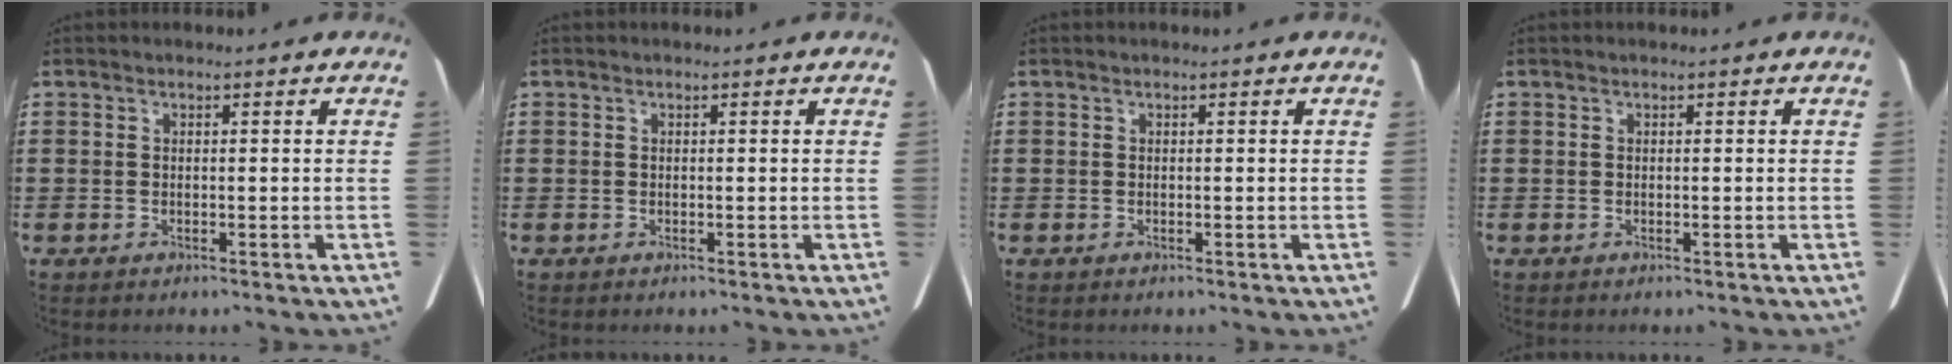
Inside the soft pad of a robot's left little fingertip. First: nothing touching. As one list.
[{"total": 0.0}, {"total": 0.0}, {"total": 0.0}]